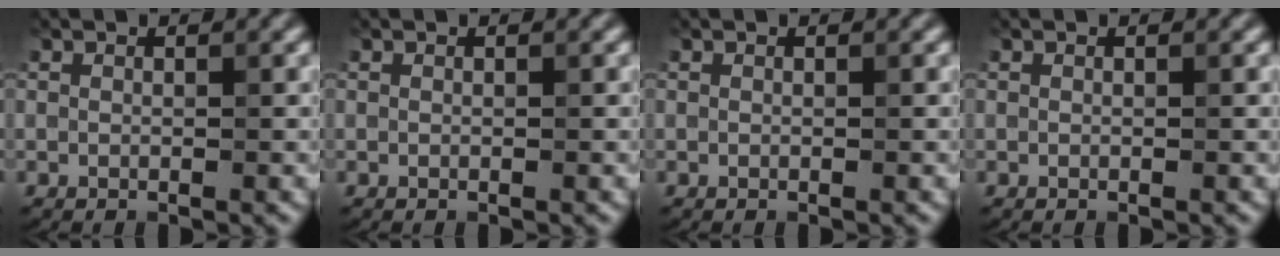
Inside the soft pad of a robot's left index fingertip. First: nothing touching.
{"total": 0.0}
{"total": 0.0}
{"total": 0.0}